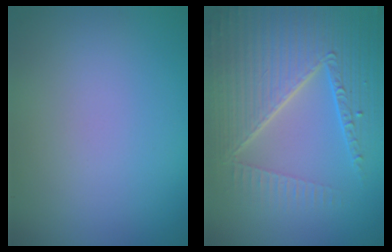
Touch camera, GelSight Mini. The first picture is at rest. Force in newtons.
{"total": 7.9, "press": 5.8, "slide": 5.3}